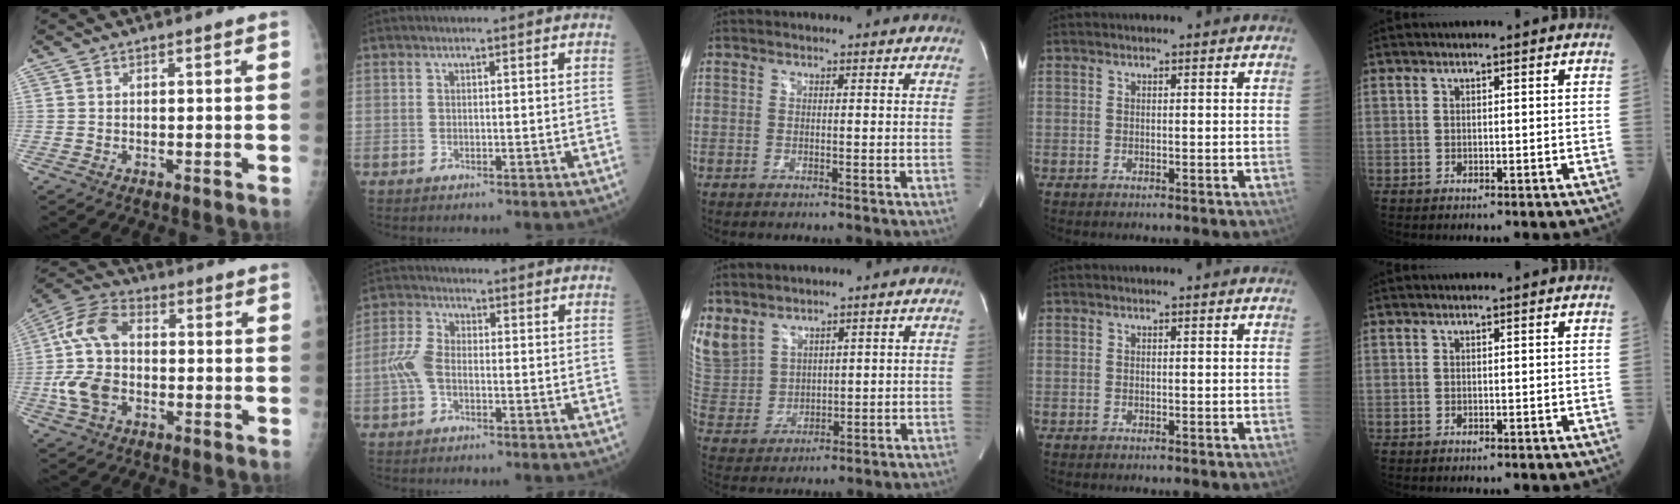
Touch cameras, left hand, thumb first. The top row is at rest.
{"thumb": {"total": 12.6, "force": [-1.7, 8.3, 9.3], "torque": [-0.191, 0.026, -0.042]}, "index": {"total": 4.8, "force": [-1.2, 2.7, 3.7], "torque": [-0.097, 0.010, -0.030]}, "middle": {"total": 10.5, "force": [8.1, 5.8, 3.3], "torque": [-0.101, 0.007, 0.188]}}